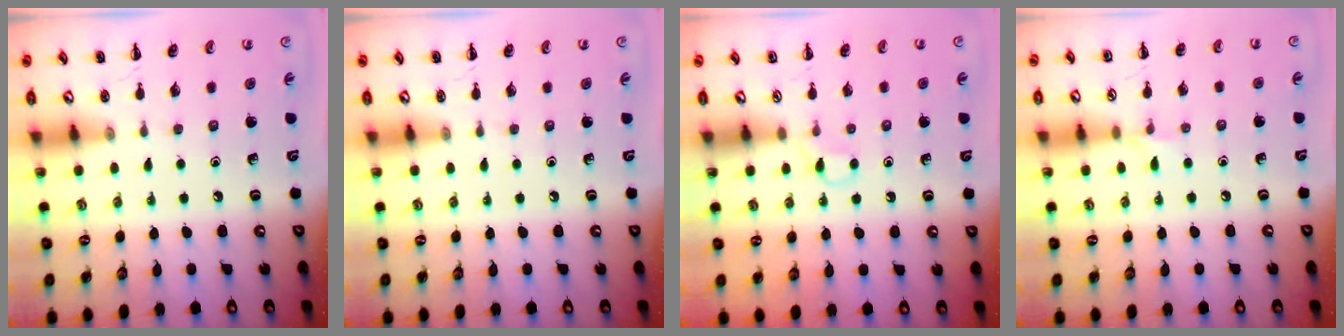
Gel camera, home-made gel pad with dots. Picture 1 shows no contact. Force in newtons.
{"total": 0.0}
{"total": 2.6, "press": 2.5, "slide": 0.9}
{"total": 4.6, "press": 4.3, "slide": 1.7}